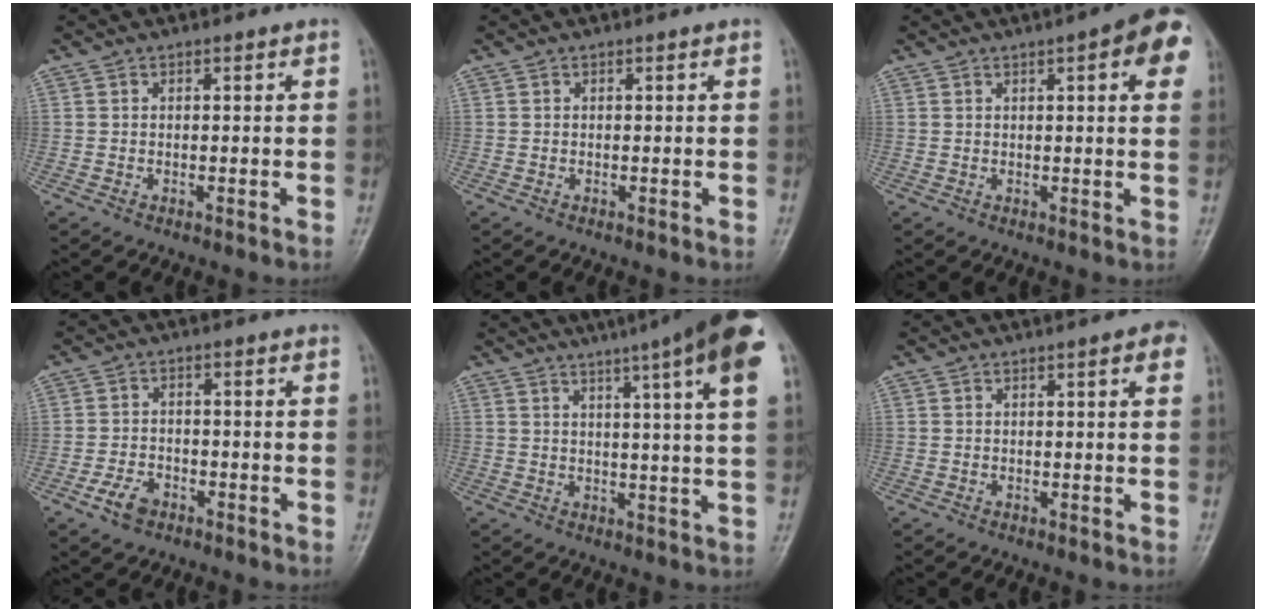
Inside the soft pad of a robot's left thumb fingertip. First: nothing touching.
{"total": 0.0}
{"total": 8.9, "force": [3.3, 2.3, 8.0], "torque": [-0.080, 0.003, 0.031]}
{"total": 4.5, "force": [-2.6, 2.9, 2.4], "torque": [-0.040, 0.013, -0.046]}
{"total": 17.5, "force": [10.0, 1.2, 14.3], "torque": [-0.196, -0.007, 0.113]}
{"total": 2.9, "force": [1.2, 0.7, 2.5], "torque": [-0.025, 0.002, 0.010]}